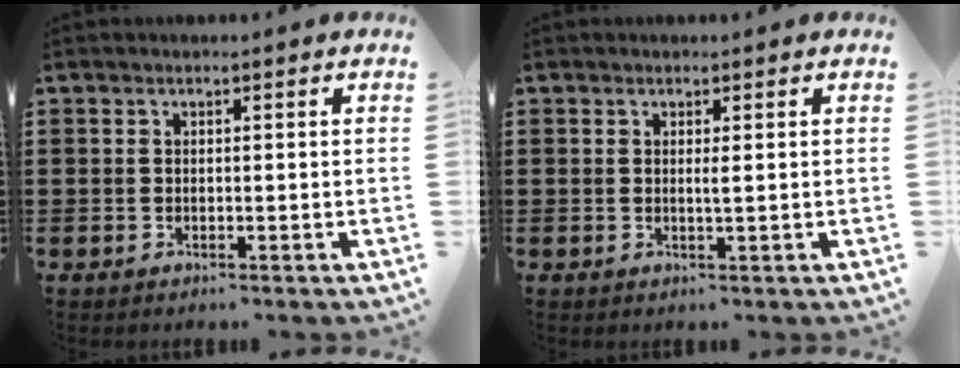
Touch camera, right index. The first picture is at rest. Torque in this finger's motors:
{"motor_torque": [2.14, 0.00, 0.11, 0.05]}